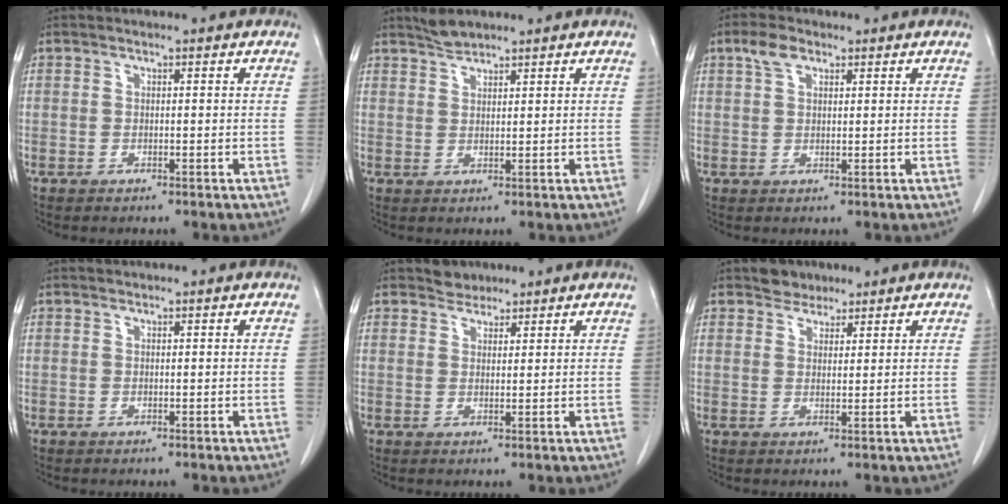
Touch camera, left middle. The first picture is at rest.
{"total": 2.5, "force": [2.4, 0.3, 0.6], "torque": [-0.014, 0.003, 0.047]}
{"total": 3.1, "force": [1.8, 1.6, 1.9], "torque": [-0.044, 0.012, 0.038]}
{"total": 0.0}
{"total": 2.3, "force": [2.0, 1.1, 0.0], "torque": [0.000, 0.003, 0.031]}
{"total": 3.0, "force": [2.4, 1.7, 0.3], "torque": [-0.005, 0.005, 0.038]}